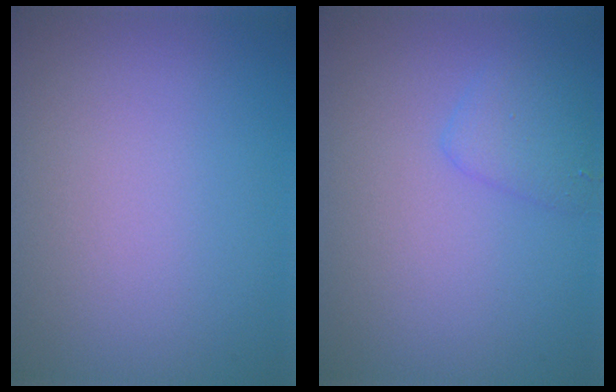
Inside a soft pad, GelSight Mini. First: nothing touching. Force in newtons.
{"total": 1.8, "press": 1.8, "slide": 0.2}